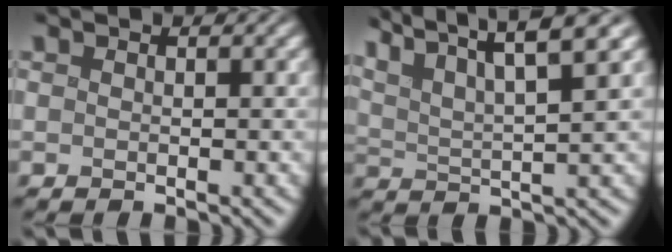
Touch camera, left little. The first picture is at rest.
{"total": 9.0, "force": [6.2, 2.3, 6.1], "torque": [-0.124, 0.018, 0.088]}